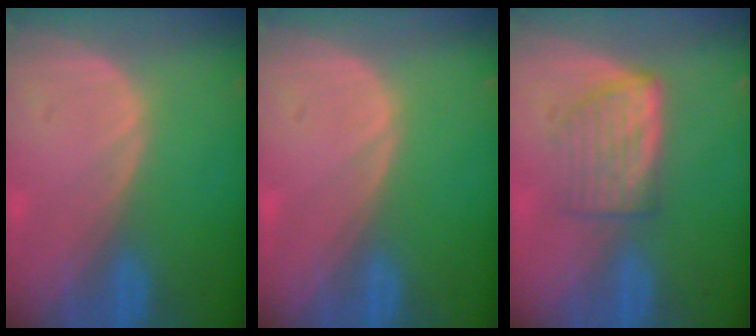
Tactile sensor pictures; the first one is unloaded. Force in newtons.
{"total": 0.0}
{"total": 5.9, "press": 5.4, "slide": 2.4}